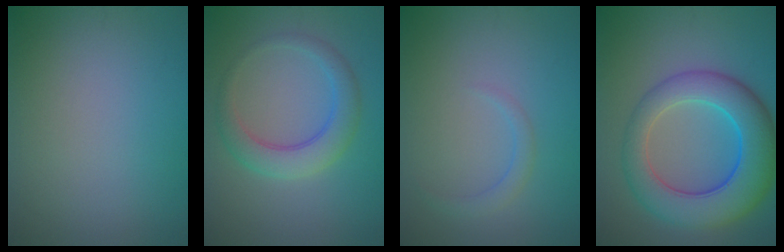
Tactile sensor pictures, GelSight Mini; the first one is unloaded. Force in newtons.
{"total": 3.9, "press": 3.9, "slide": 0.0}
{"total": 1.3, "press": 1.3, "slide": 0.1}
{"total": 9.2, "press": 9.2, "slide": 0.3}